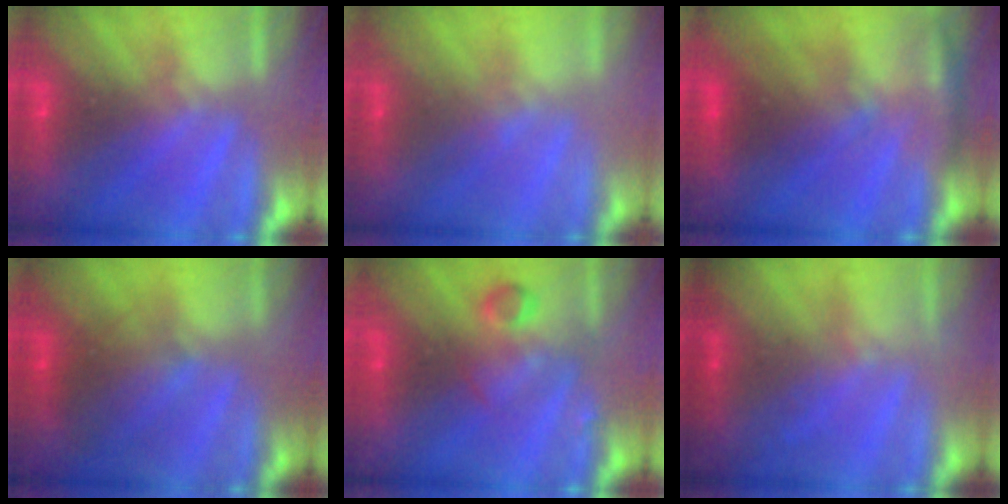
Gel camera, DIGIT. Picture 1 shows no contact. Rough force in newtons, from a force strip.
{"total": 2.3}
{"total": 2.7}
{"total": 2.0}
{"total": 2.8}
{"total": 1.8}